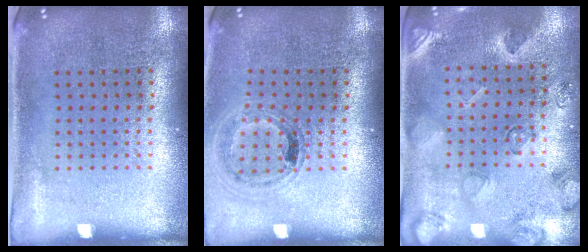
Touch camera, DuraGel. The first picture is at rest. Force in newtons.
{"total": 1.0, "press": 1.0, "slide": 0.0}
{"total": 2.3, "press": 1.9, "slide": 1.3}